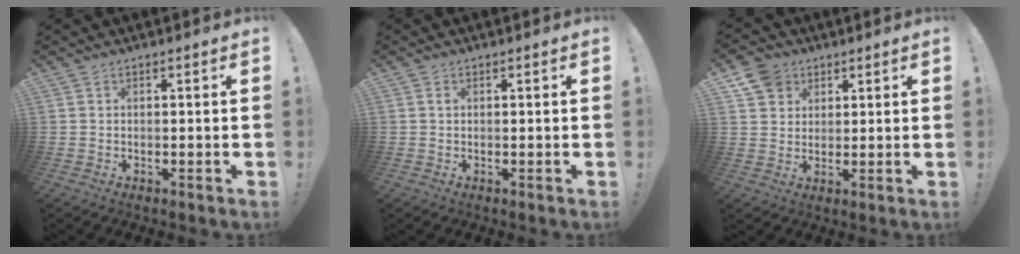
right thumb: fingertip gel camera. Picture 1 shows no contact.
{"total": 0.6, "force": [0.2, 0.2, 0.5], "torque": [-0.012, 0.004, 0.004]}
{"total": 7.3, "force": [4.1, 5.7, 1.8], "torque": [-0.026, -0.022, 0.081]}